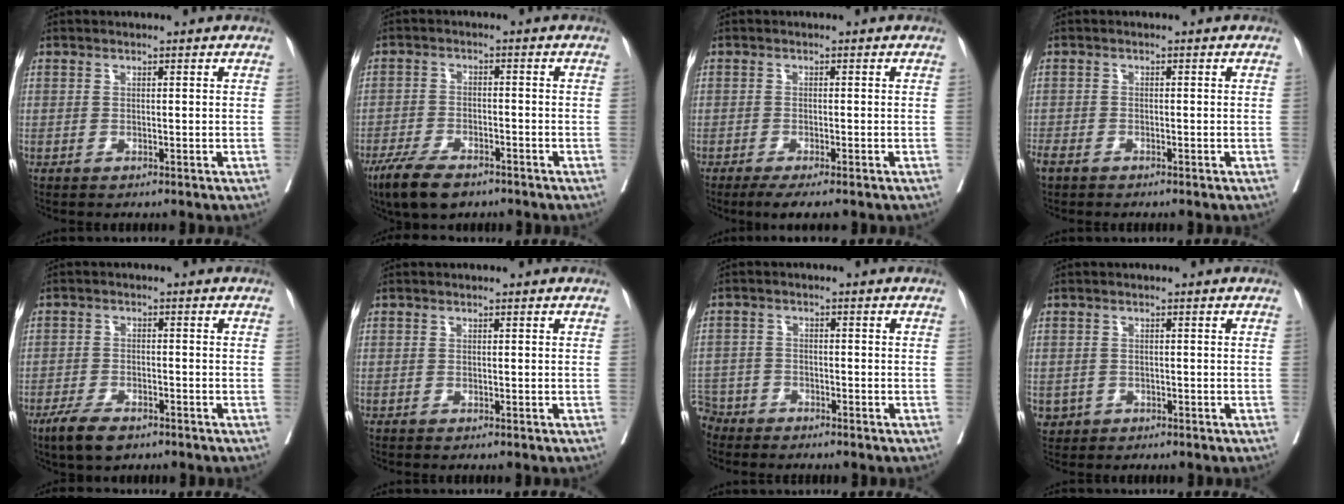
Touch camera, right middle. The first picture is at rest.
{"total": 8.0, "force": [-5.8, 2.7, 4.7], "torque": [-0.085, -0.011, -0.101]}
{"total": 3.8, "force": [-2.9, 0.5, 2.5], "torque": [-0.031, -0.008, -0.044]}
{"total": 3.0, "force": [-2.3, 1.3, 1.5], "torque": [-0.032, -0.006, -0.043]}
{"total": 5.6, "force": [-4.0, 2.0, 3.4], "torque": [-0.064, -0.005, -0.070]}
{"total": 0.0}
{"total": 5.4, "force": [-4.7, 2.6, -0.7], "torque": [0.014, -0.002, -0.095]}
{"total": 2.6, "force": [-1.1, 2.3, 0.2], "torque": [0.002, 0.006, -0.015]}